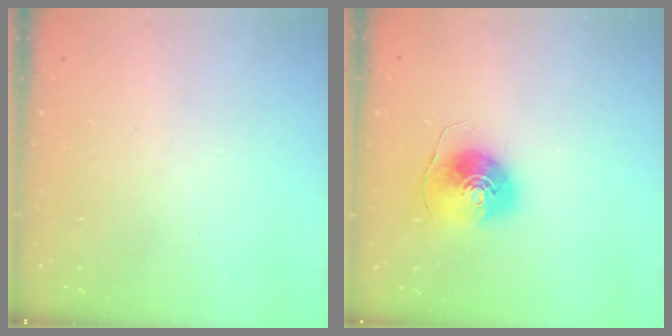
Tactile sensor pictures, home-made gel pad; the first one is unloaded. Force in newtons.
{"total": 8.8, "press": 8.8, "slide": 0.6}